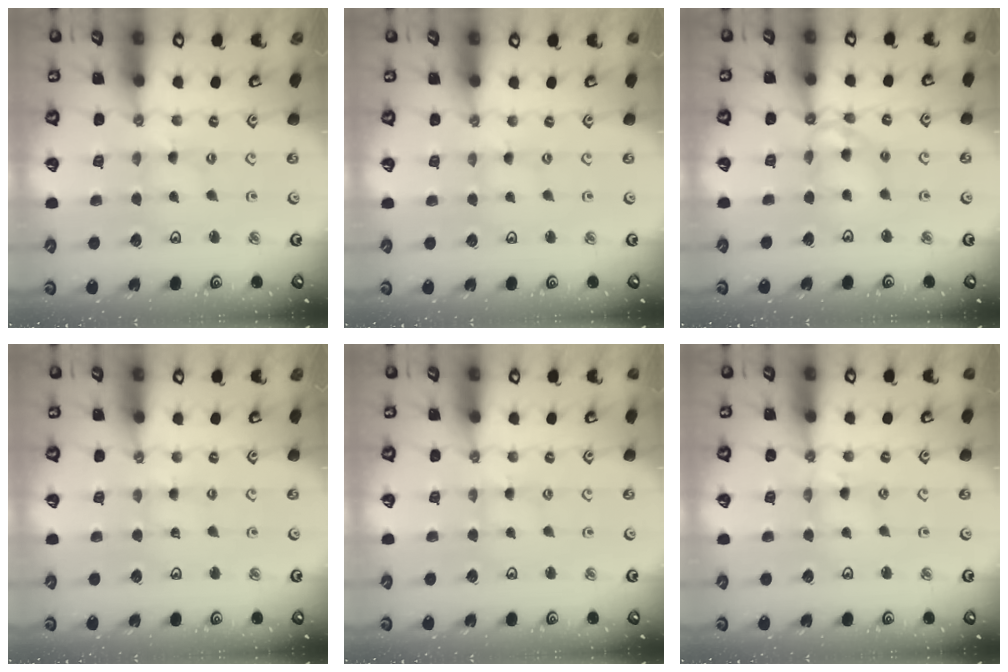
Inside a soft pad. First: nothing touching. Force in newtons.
{"total": 0.0}
{"total": 10.6, "press": 10.5, "slide": 1.1}
{"total": 2.0, "press": 2.0, "slide": 0.4}
{"total": 2.0, "press": 2.0, "slide": 0.3}
{"total": 2.9, "press": 2.9, "slide": 0.4}